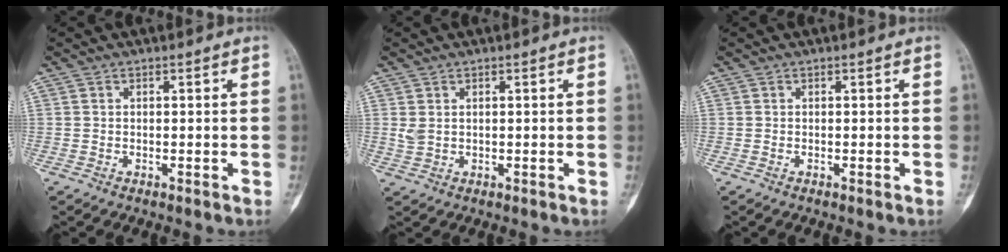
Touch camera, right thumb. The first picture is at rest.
{"total": 2.0, "force": [0.7, 1.4, 1.3], "torque": [-0.026, 0.001, 0.021]}
{"total": 0.0}